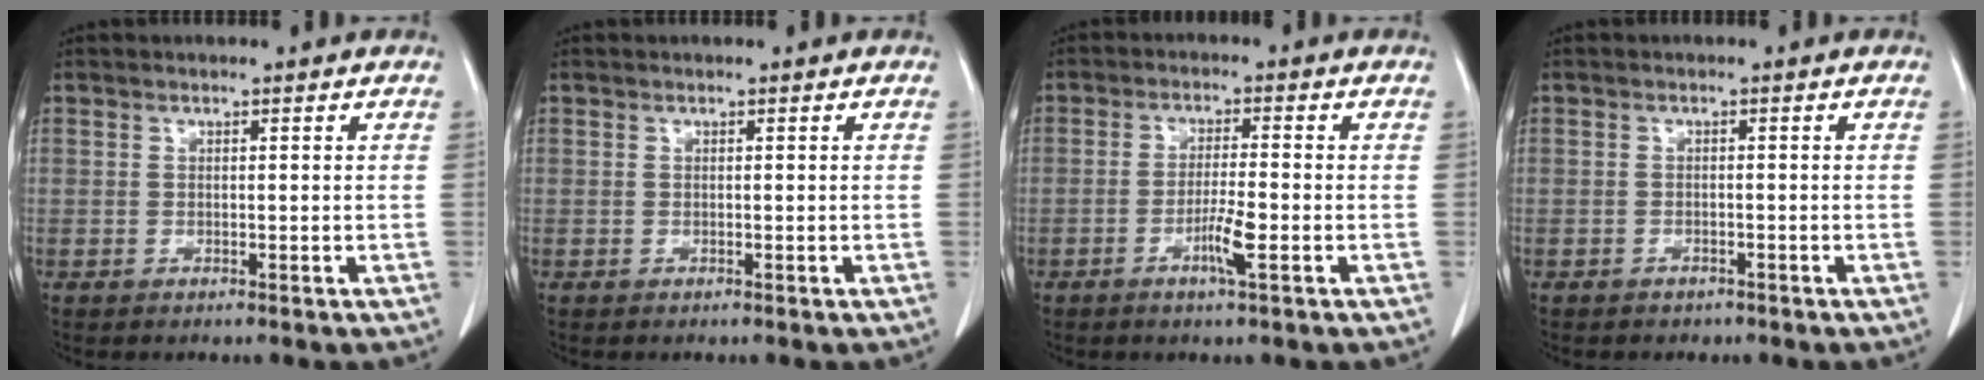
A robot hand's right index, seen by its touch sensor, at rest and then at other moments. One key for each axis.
{"total": 0.0}
{"total": 4.5, "fx": -1.8, "fy": 0.0, "fz": 4.1, "tx": -0.079, "ty": -0.007, "tz": -0.034}
{"total": 1.5, "fx": -1.2, "fy": 0.9, "fz": 0.2, "tx": -0.010, "ty": 0.002, "tz": -0.016}